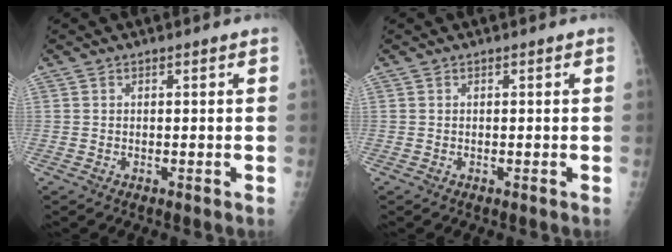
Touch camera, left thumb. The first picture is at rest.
{"total": 0.0}